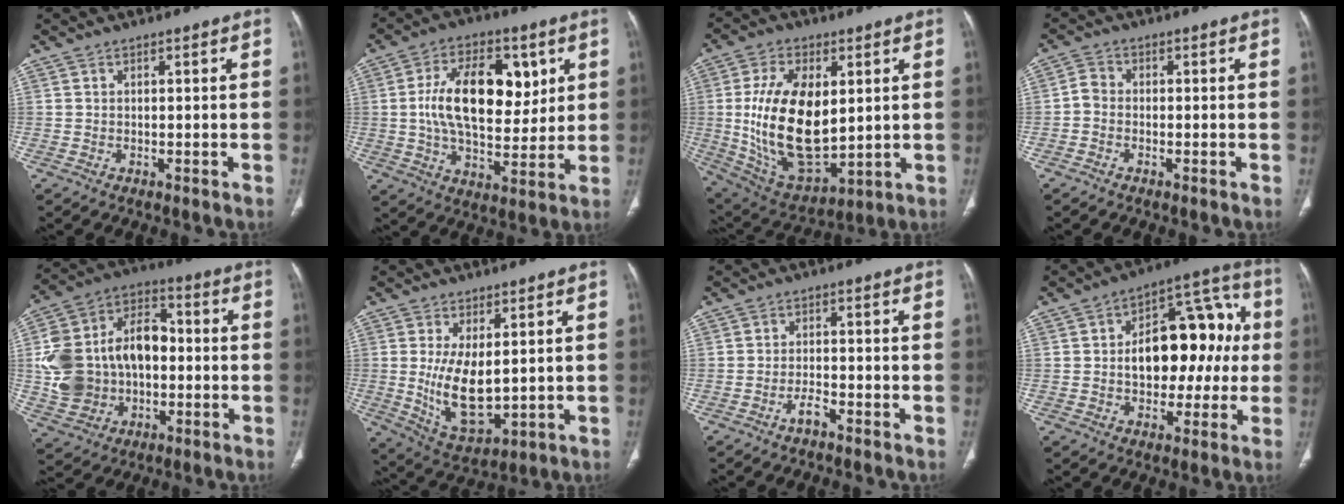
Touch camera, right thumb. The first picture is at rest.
{"total": 18.2, "force": [4.0, 10.0, 14.6], "torque": [-0.204, -0.009, 0.066]}
{"total": 20.7, "force": [1.9, 11.2, 17.4], "torque": [-0.311, -0.019, 0.052]}
{"total": 2.5, "force": [-0.9, 1.9, 1.3], "torque": [-0.019, 0.008, -0.028]}
{"total": 20.3, "force": [-0.5, 14.5, 14.2], "torque": [-0.251, 0.038, 0.000]}
{"total": 10.9, "force": [0.7, 5.4, 9.5], "torque": [-0.158, -0.024, 0.034]}
{"total": 2.3, "force": [-1.8, 0.5, 1.4], "torque": [-0.028, 0.010, -0.036]}
{"total": 18.4, "force": [0.8, 11.3, 14.5], "torque": [-0.155, 0.045, 0.011]}